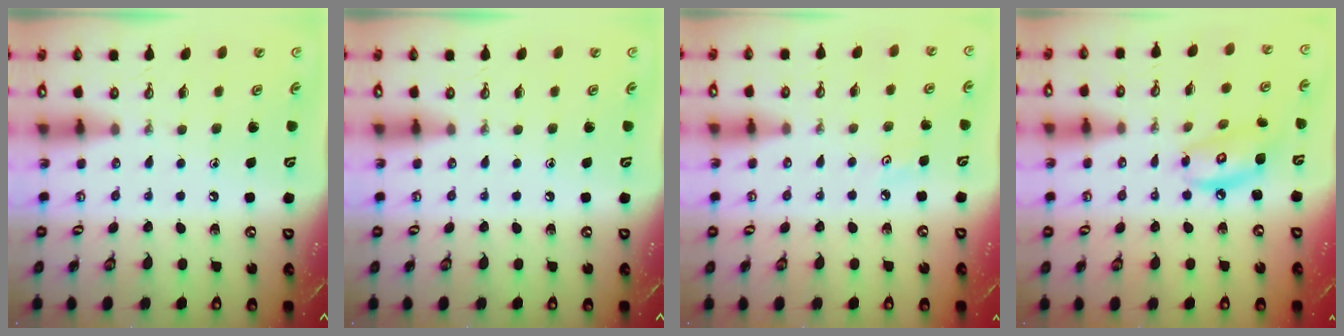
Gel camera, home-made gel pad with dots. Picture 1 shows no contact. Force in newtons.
{"total": 0.0}
{"total": 3.3, "press": 3.3, "slide": 0.4}
{"total": 9.2, "press": 9.1, "slide": 0.8}